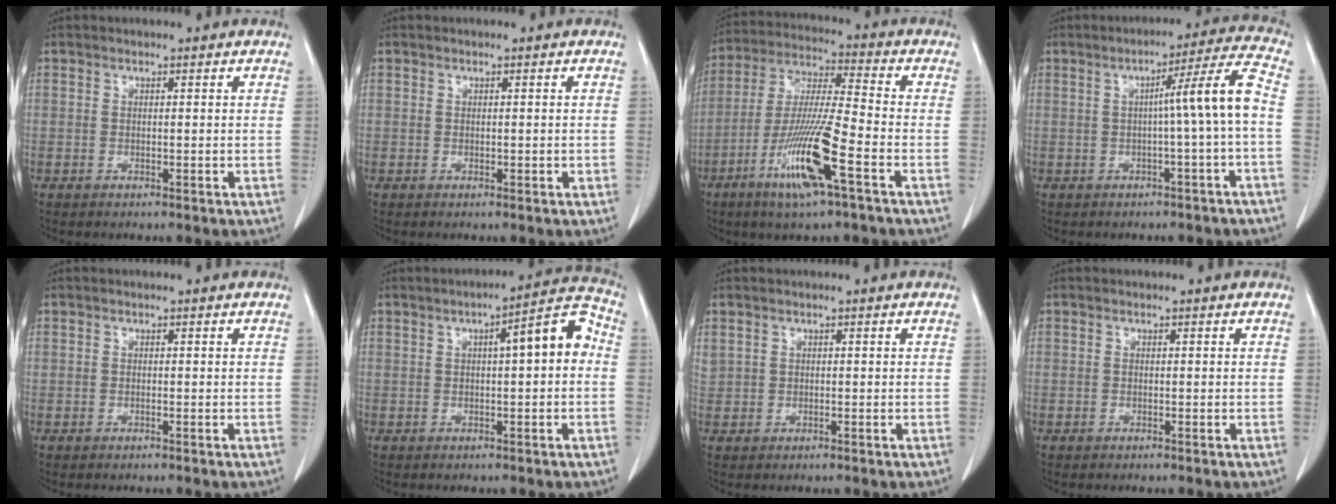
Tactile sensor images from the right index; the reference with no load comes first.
{"total": 0.6, "force": [-0.1, 0.3, 0.5], "torque": [-0.011, 0.001, 0.003]}
{"total": 14.1, "force": [-6.4, 0.4, 12.6], "torque": [-0.253, -0.018, -0.121]}
{"total": 7.8, "force": [-0.8, -1.5, 7.6], "torque": [-0.108, 0.018, -0.011]}
{"total": 0.0}
{"total": 7.9, "force": [0.8, 1.5, 7.8], "torque": [-0.103, 0.029, 0.006]}
{"total": 1.5, "force": [0.8, 1.2, 0.5], "torque": [-0.021, 0.016, 0.021]}
{"total": 0.0}